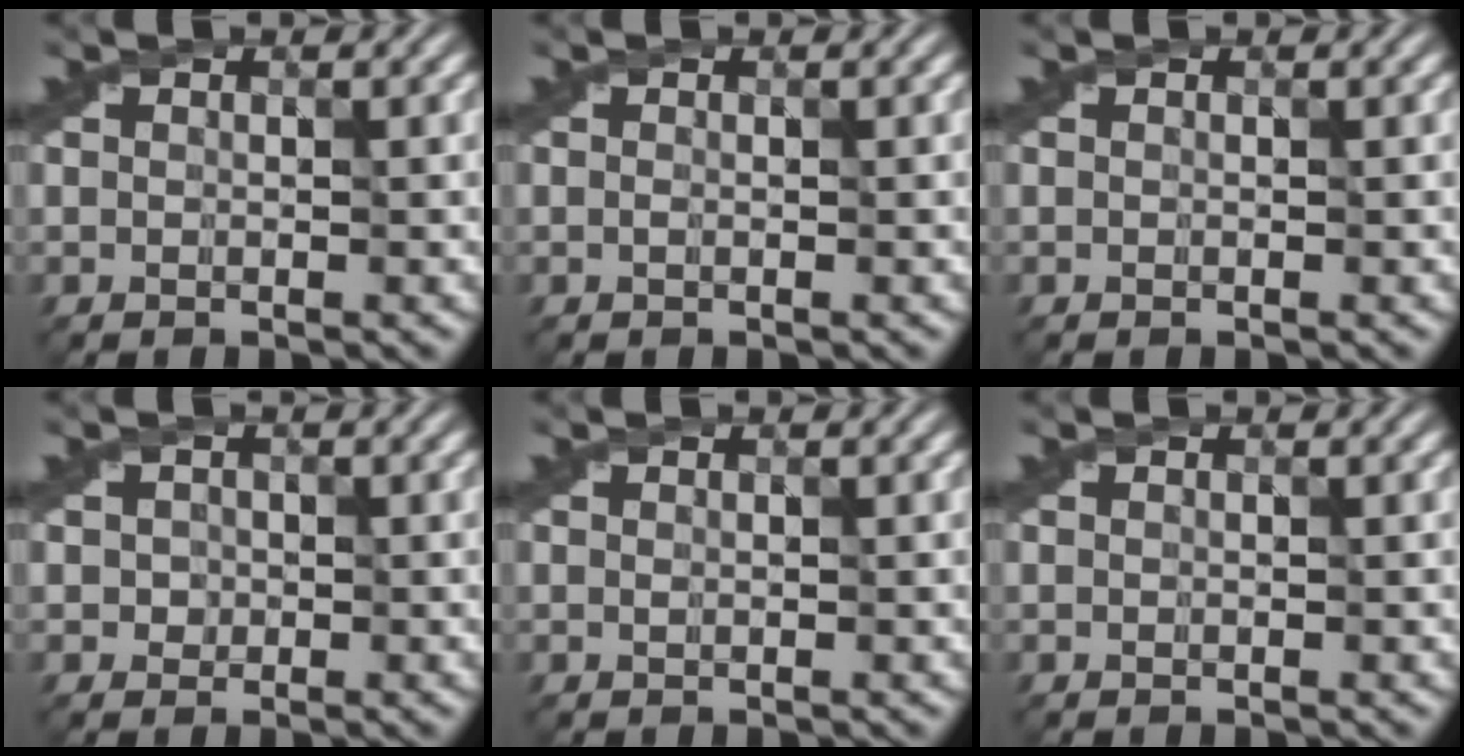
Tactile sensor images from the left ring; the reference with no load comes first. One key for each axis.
{"total": 0.0}
{"total": 0.0}
{"total": 1.0, "fx": 0.2, "fy": 1.0, "fz": 0.1, "tx": 0.010, "ty": -0.001, "tz": -0.001}
{"total": 0.0}
{"total": 0.0}